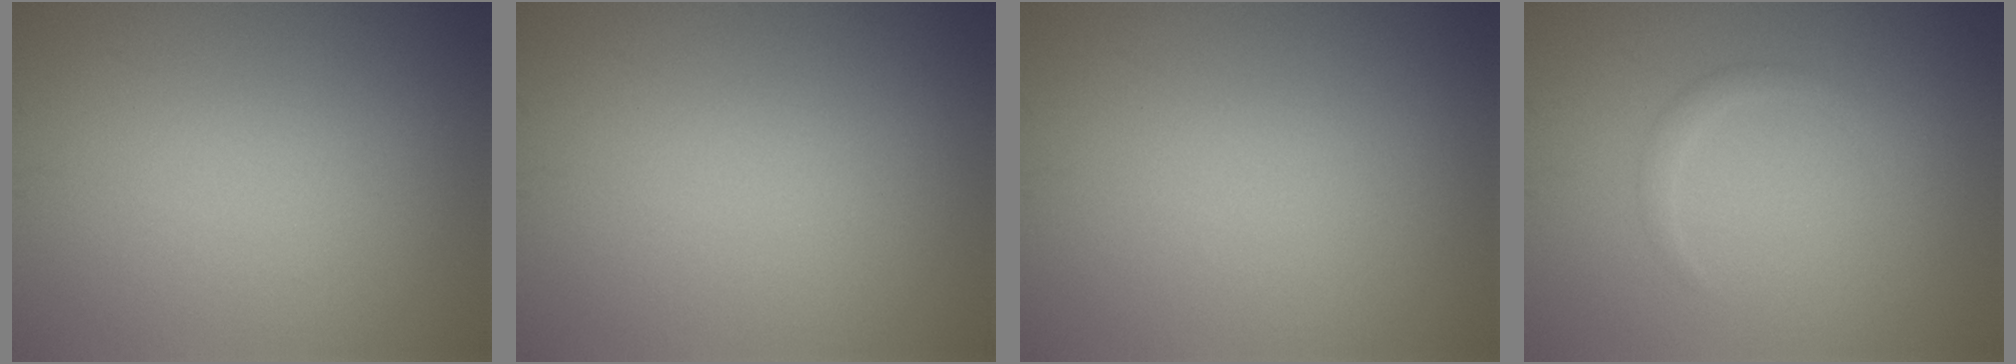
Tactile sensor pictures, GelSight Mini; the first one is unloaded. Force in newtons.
{"total": 0.0}
{"total": 0.0}
{"total": 1.1, "press": 1.1, "slide": 0.1}